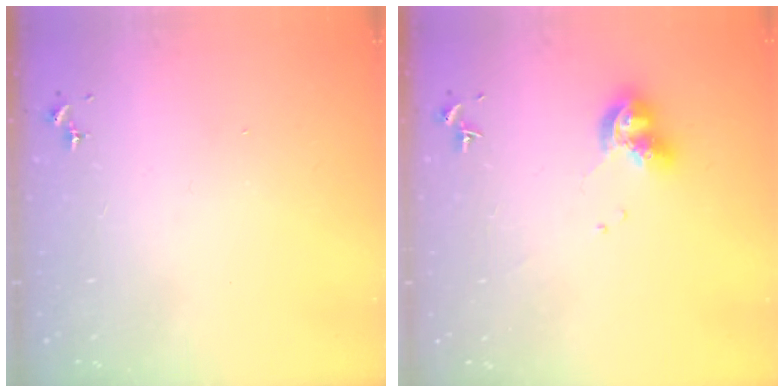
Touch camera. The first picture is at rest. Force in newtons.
{"total": 10.2, "press": 10.2, "slide": 1.1}